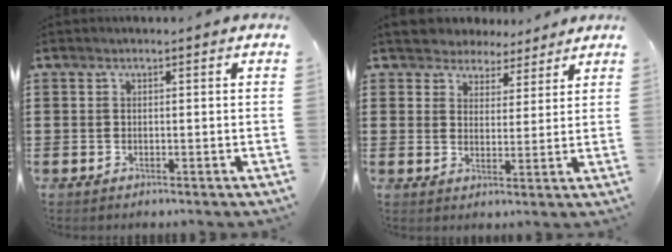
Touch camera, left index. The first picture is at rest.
{"total": 4.3, "force": [3.8, 1.9, -0.5], "torque": [-0.015, -0.011, 0.069]}